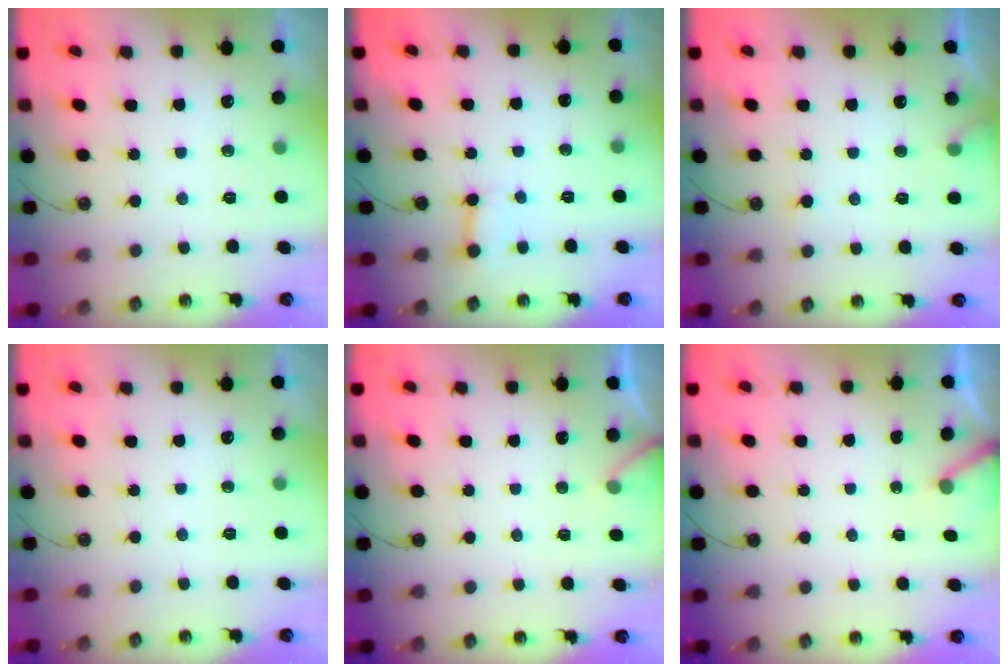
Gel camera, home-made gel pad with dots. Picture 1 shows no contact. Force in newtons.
{"total": 2.8, "press": 2.8, "slide": 0.2}
{"total": 6.3, "press": 6.3, "slide": 0.3}
{"total": 0.0}
{"total": 4.4, "press": 4.4, "slide": 0.2}
{"total": 3.7, "press": 3.7, "slide": 0.3}